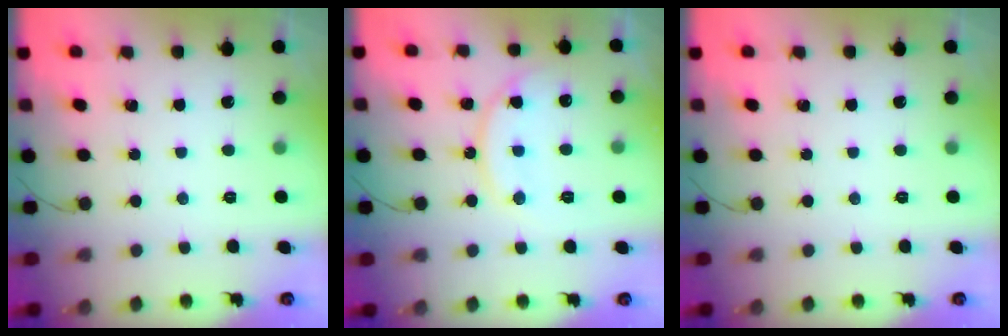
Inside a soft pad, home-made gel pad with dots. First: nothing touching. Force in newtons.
{"total": 13.0, "press": 13.0, "slide": 0.9}
{"total": 0.0}